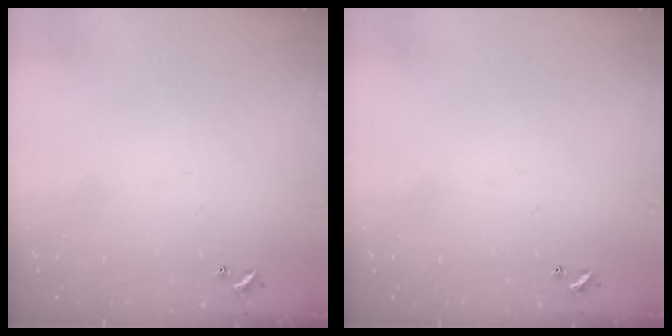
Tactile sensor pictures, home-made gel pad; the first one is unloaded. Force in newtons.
{"total": 0.0}